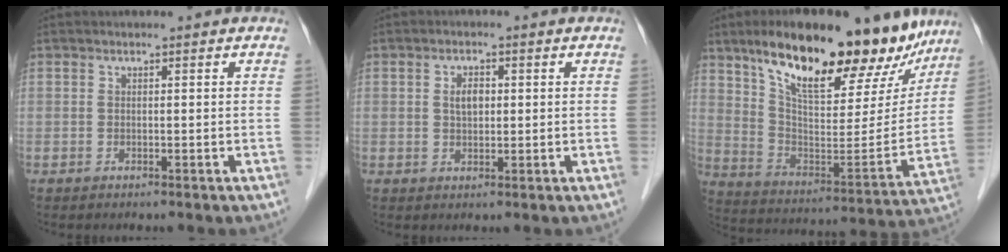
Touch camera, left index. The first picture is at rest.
{"total": 2.8, "force": [0.5, 1.6, 2.2], "torque": [-0.042, 0.005, 0.011]}
{"total": 25.5, "force": [18.5, 8.2, 15.5], "torque": [-0.229, -0.003, 0.280]}